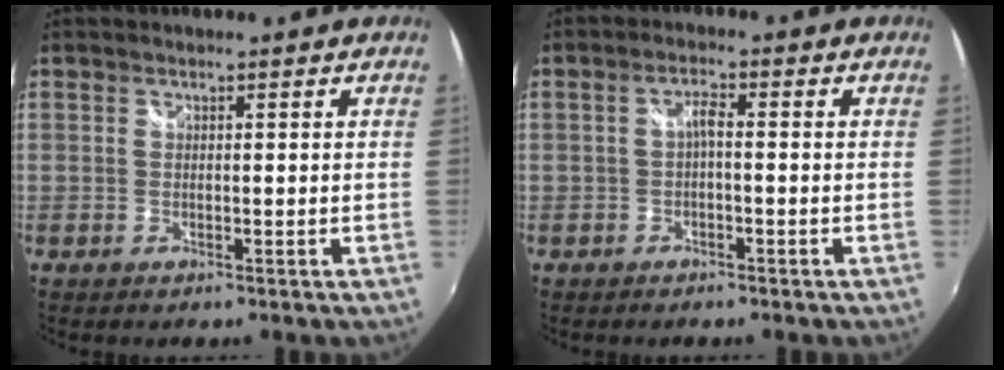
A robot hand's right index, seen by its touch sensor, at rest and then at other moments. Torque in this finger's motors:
{"motor_torque": [0.32, -0.19, 0.21, 0.05]}